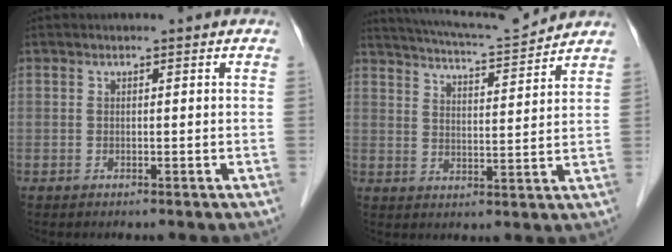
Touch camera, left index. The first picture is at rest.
{"total": 11.4, "force": [11.0, -0.3, 3.1], "torque": [-0.060, 0.005, 0.166]}